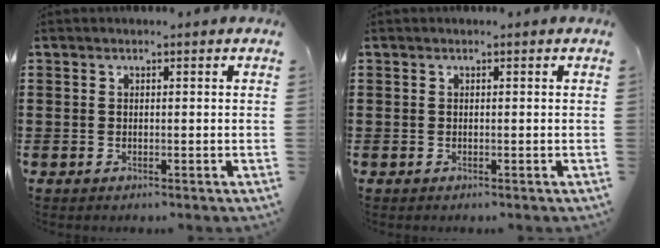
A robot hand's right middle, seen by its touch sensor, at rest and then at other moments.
{"total": 0.0}